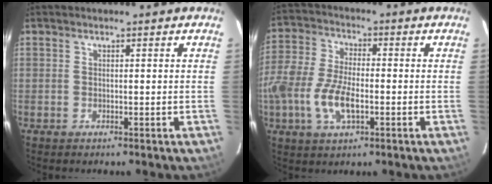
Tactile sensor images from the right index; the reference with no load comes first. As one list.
[{"total": 11.9, "force": [-3.8, 5.6, 9.8], "torque": [-0.216, -0.002, -0.075]}]